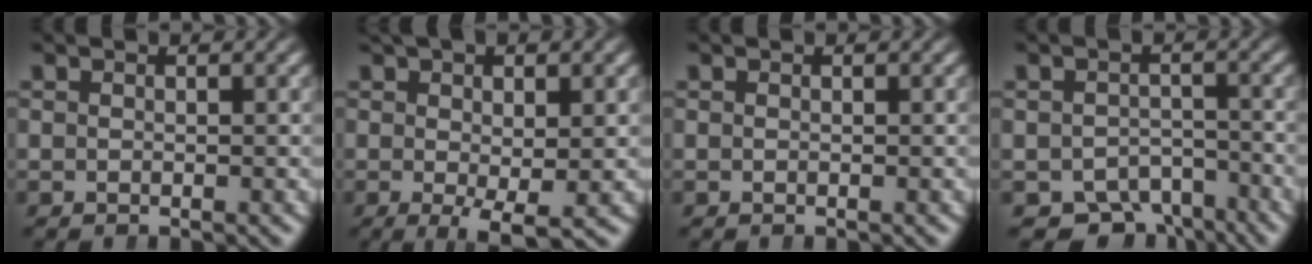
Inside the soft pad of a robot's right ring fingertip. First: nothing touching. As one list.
[{"total": 3.9, "force": [-0.7, 1.0, 3.7], "torque": [-0.060, -0.020, 0.000]}, {"total": 0.0}, {"total": 6.7, "force": [-5.2, 3.9, 1.8], "torque": [-0.012, -0.022, -0.082]}]